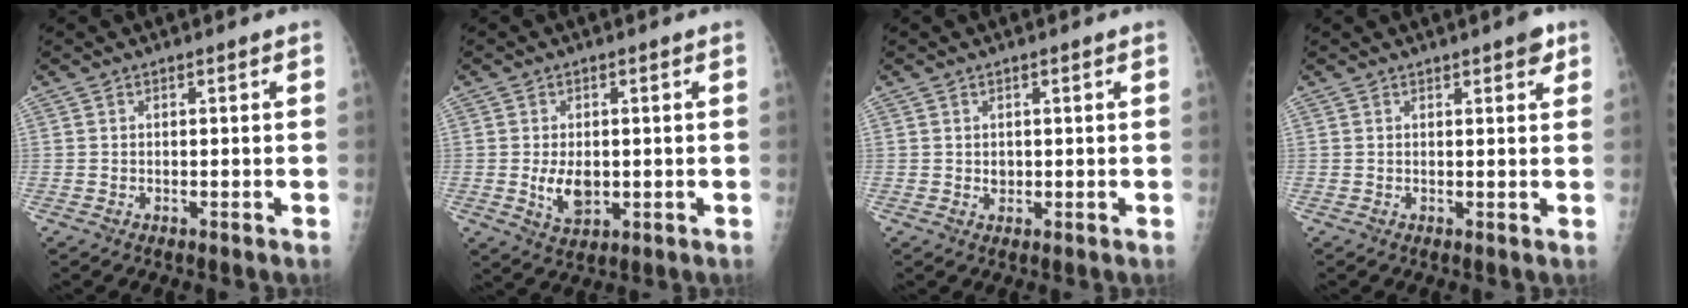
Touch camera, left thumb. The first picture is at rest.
{"total": 5.6, "force": [-0.5, 3.3, 4.5], "torque": [-0.069, -0.008, 0.002]}
{"total": 1.2, "force": [0.3, 0.9, 0.8], "torque": [-0.004, -0.002, 0.009]}
{"total": 2.6, "force": [1.6, 0.7, 1.9], "torque": [-0.017, -0.005, 0.017]}